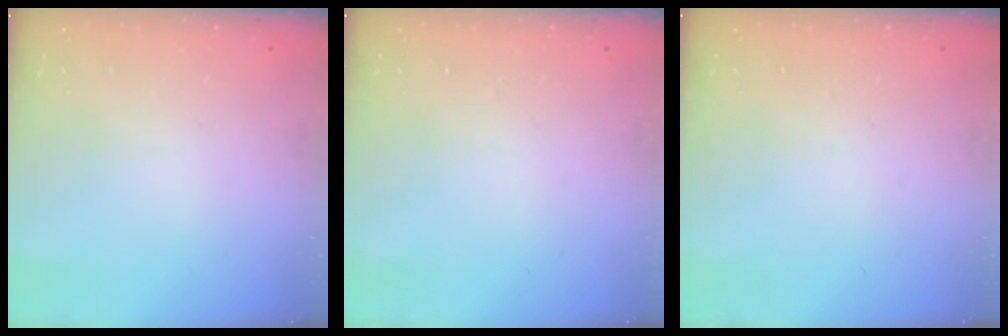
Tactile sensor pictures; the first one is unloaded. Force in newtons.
{"total": 0.0}
{"total": 0.0}